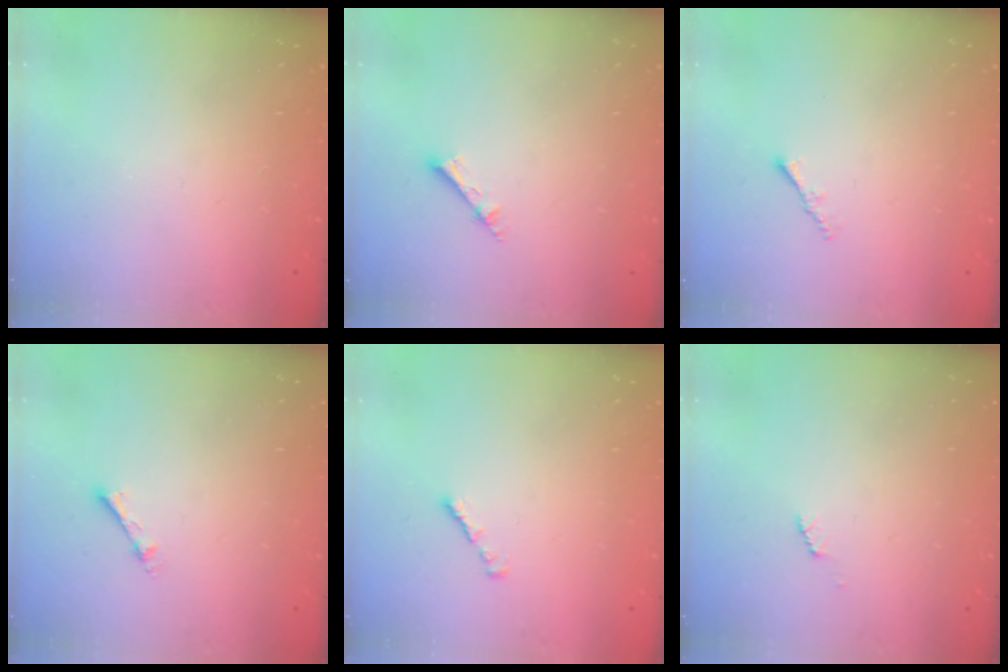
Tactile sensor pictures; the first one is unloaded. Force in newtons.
{"total": 2.3, "press": 2.3, "slide": 0.1}
{"total": 1.0, "press": 1.0, "slide": 0.4}
{"total": 3.3, "press": 3.2, "slide": 0.4}
{"total": 1.3, "press": 1.1, "slide": 0.6}
{"total": 2.5, "press": 2.5, "slide": 0.4}